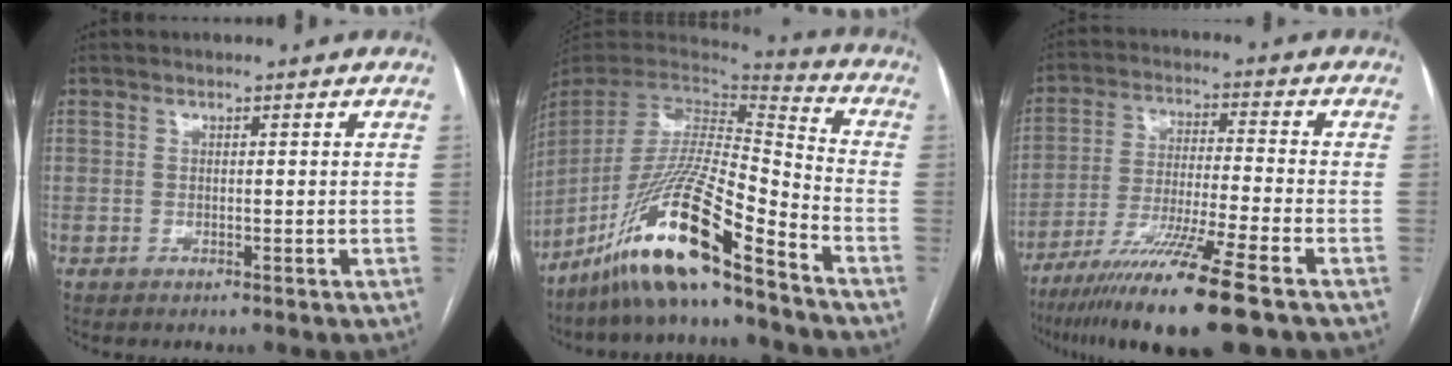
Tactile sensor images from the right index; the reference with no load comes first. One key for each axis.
{"total": 19.1, "fx": -13.8, "fy": 0.7, "fz": 13.2, "tx": -0.285, "ty": -0.023, "tz": -0.260}
{"total": 15.2, "fx": -10.3, "fy": -0.9, "fz": 11.2, "tx": -0.208, "ty": -0.047, "tz": -0.181}